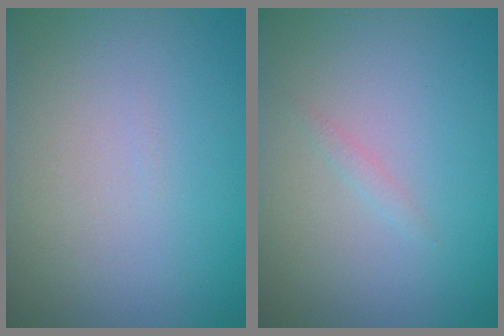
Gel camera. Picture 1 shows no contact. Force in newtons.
{"total": 0.6, "press": 0.6, "slide": 0.1}